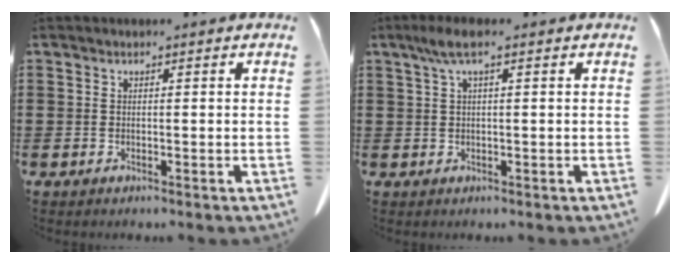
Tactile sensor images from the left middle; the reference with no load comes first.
{"total": 3.0, "force": [0.9, 0.4, 2.8], "torque": [-0.063, 0.001, 0.012]}